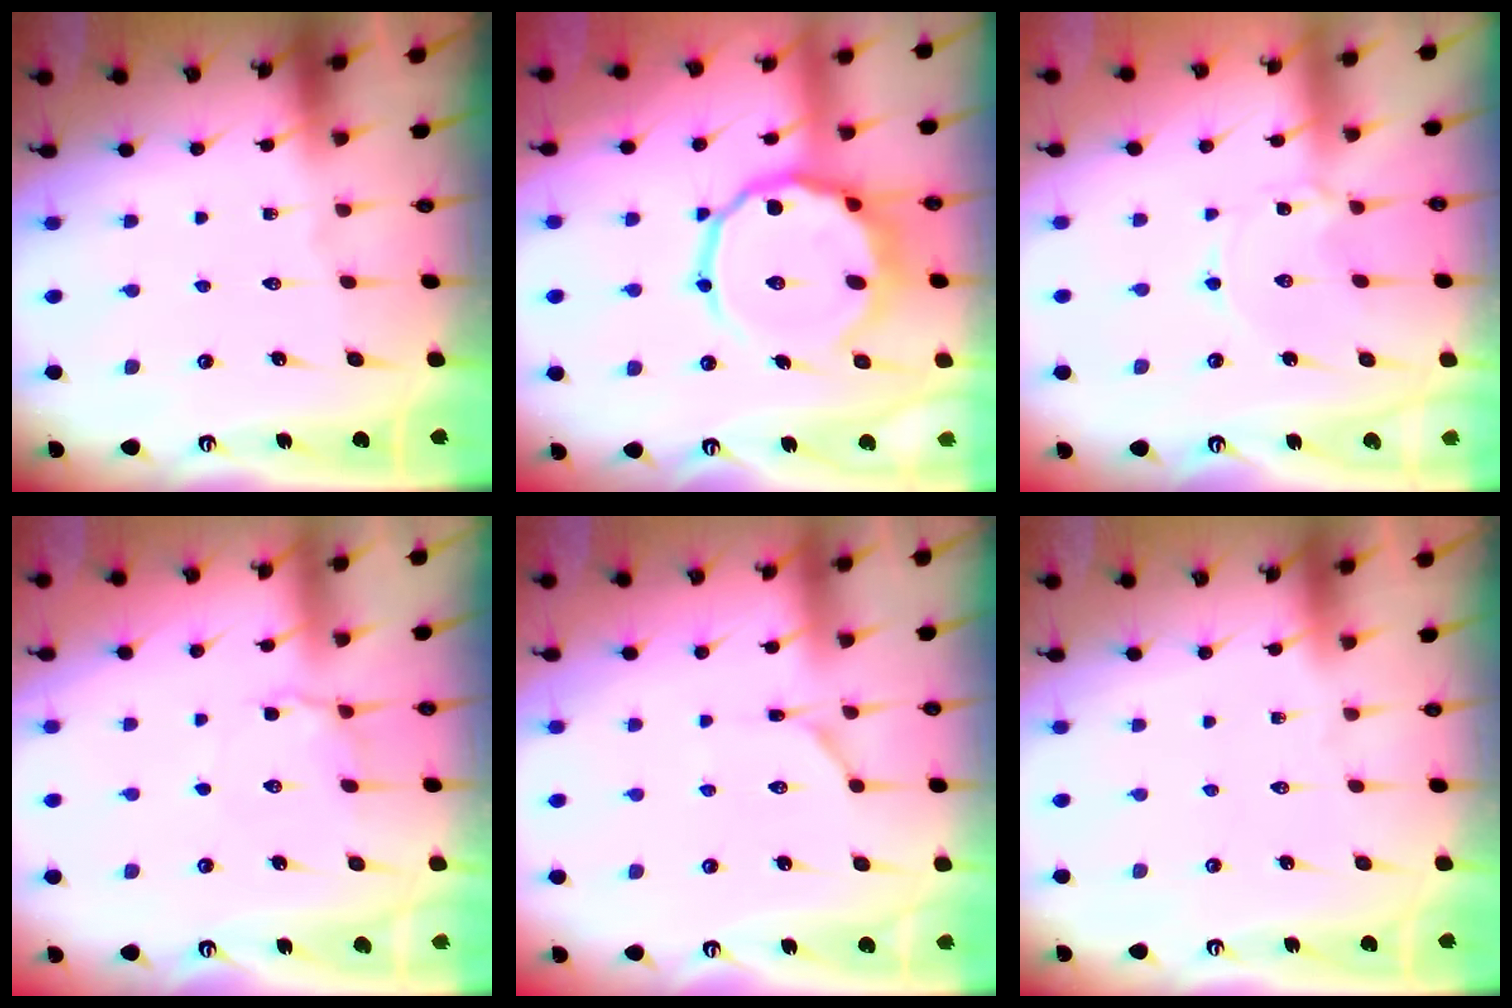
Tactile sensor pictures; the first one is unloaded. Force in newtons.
{"total": 14.4, "press": 14.3, "slide": 1.7}
{"total": 1.8, "press": 1.8, "slide": 0.3}
{"total": 4.7, "press": 4.5, "slide": 1.2}
{"total": 3.9, "press": 3.9, "slide": 0.5}
{"total": 0.0}